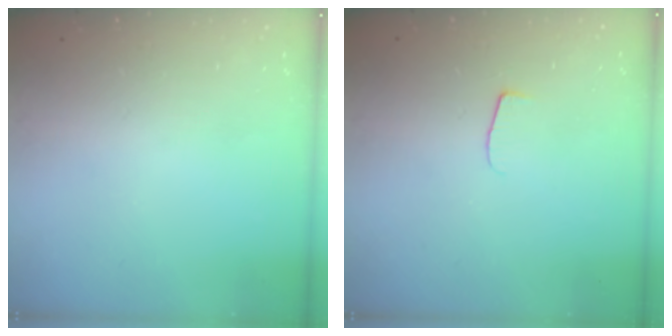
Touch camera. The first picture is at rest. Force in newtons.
{"total": 4.3, "press": 4.3, "slide": 0.5}